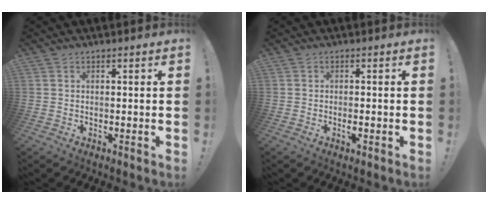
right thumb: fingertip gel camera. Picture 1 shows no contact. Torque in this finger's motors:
{"motor_torque": [-0.32, -0.15, -0.08, -0.14, 0.09]}